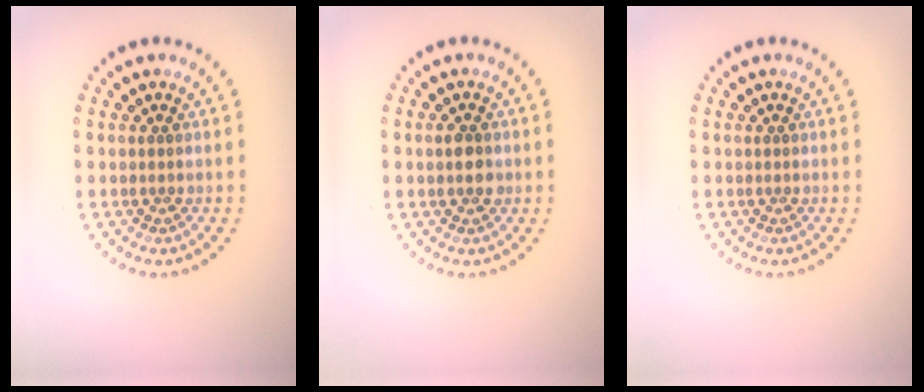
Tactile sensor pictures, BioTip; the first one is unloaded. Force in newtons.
{"total": 2.2, "press": 2.2, "slide": 0.1}
{"total": 0.0}